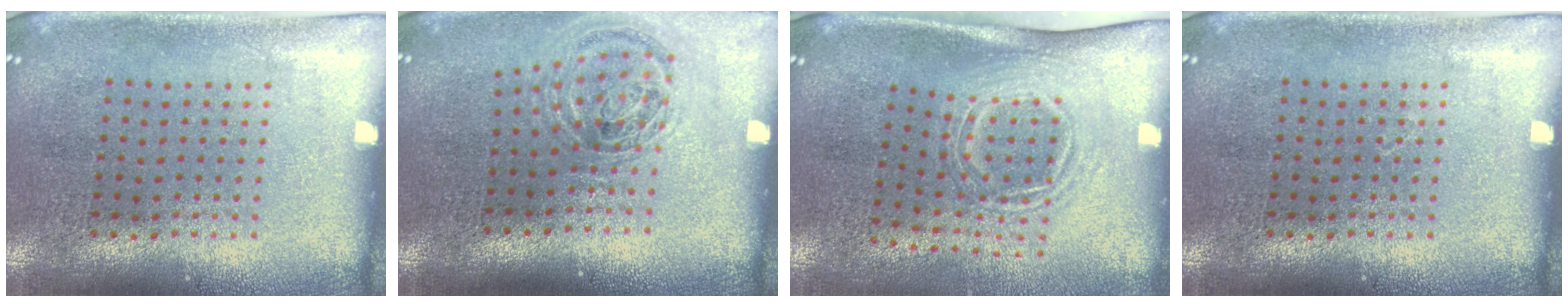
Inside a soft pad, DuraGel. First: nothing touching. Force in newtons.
{"total": 1.2, "press": 1.1, "slide": 0.4}
{"total": 1.7, "press": 1.1, "slide": 1.2}
{"total": 0.0}